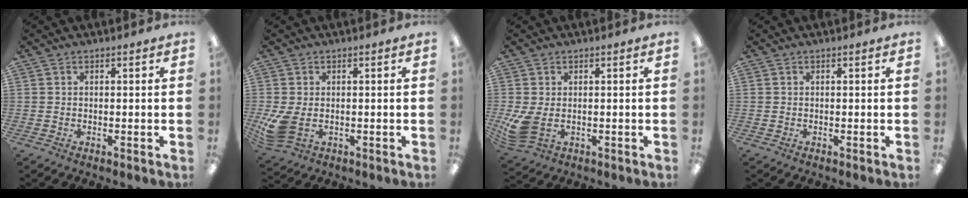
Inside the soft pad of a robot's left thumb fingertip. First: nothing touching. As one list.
[{"total": 6.1, "force": [-0.8, 4.0, 4.5], "torque": [-0.108, -0.007, -0.018]}, {"total": 5.7, "force": [-0.4, 3.6, 4.4], "torque": [-0.102, -0.006, -0.010]}, {"total": 0.0}]